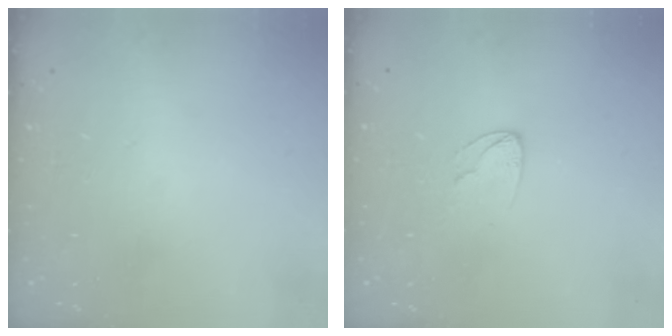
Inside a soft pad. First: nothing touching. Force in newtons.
{"total": 5.5, "press": 5.5, "slide": 0.3}